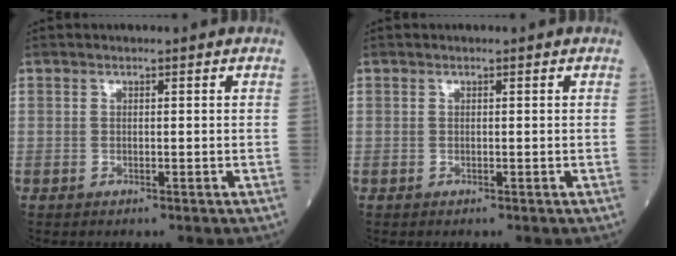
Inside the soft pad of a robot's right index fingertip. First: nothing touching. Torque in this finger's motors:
{"motor_torque": [0.00, 0.00, -0.04, 0.00]}